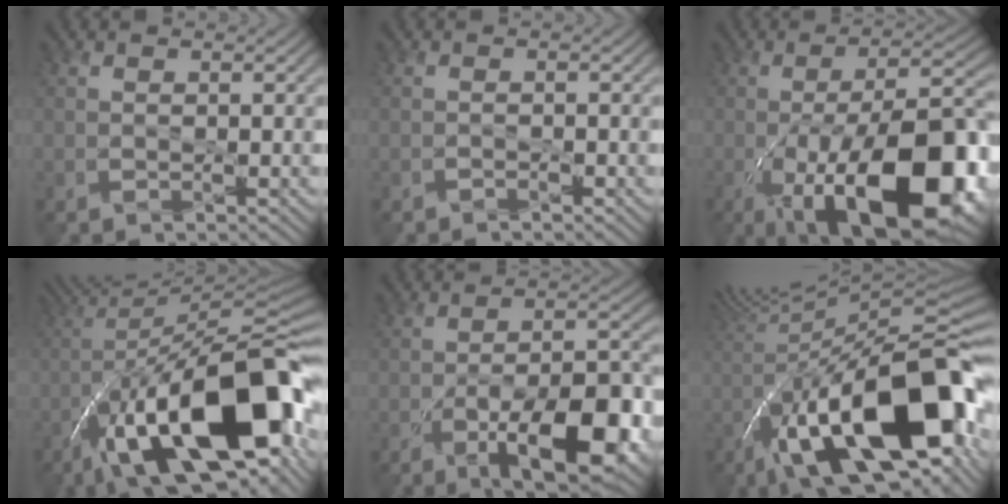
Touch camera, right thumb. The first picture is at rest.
{"total": 0.6, "force": [-0.6, 0.1, 0.2], "torque": [-0.003, 0.001, -0.011]}
{"total": 19.0, "force": [-7.0, 7.7, 15.9], "torque": [-0.239, -0.010, -0.112]}
{"total": 20.6, "force": [-7.5, 7.2, 17.8], "torque": [-0.263, 0.017, -0.131]}
{"total": 12.3, "force": [-5.7, 4.4, 9.9], "torque": [-0.159, -0.007, -0.092]}
{"total": 20.4, "force": [-5.2, 6.8, 18.5], "torque": [-0.274, 0.019, -0.093]}